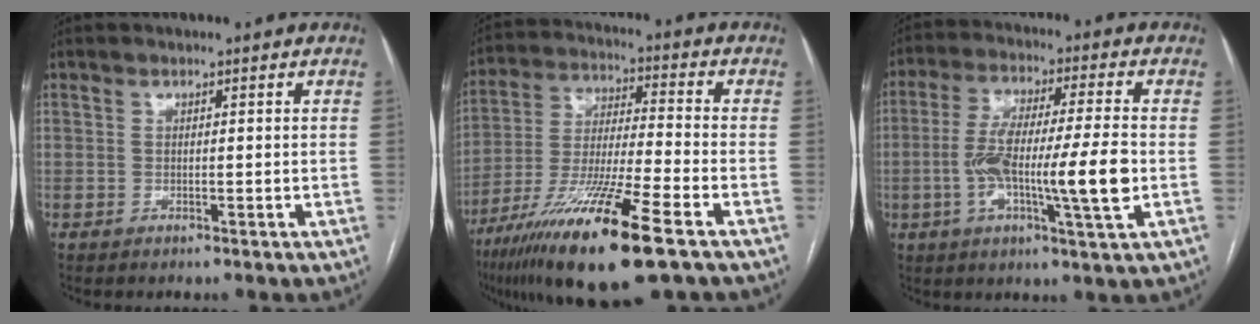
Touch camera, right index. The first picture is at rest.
{"total": 18.9, "force": [-10.9, 1.0, 15.5], "torque": [-0.298, -0.049, -0.195]}
{"total": 13.9, "force": [-2.4, 0.9, 13.6], "torque": [-0.250, 0.002, -0.045]}